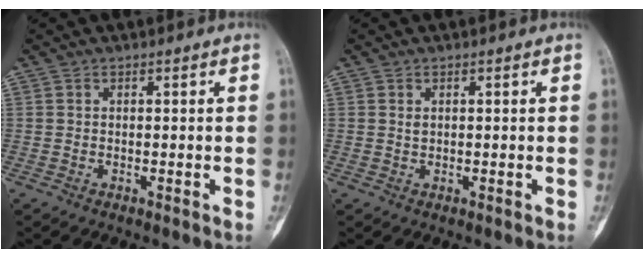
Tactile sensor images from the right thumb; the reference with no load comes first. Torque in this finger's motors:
{"motor_torque": [0.22, 0.12, 0.10, -0.21, 0.03]}